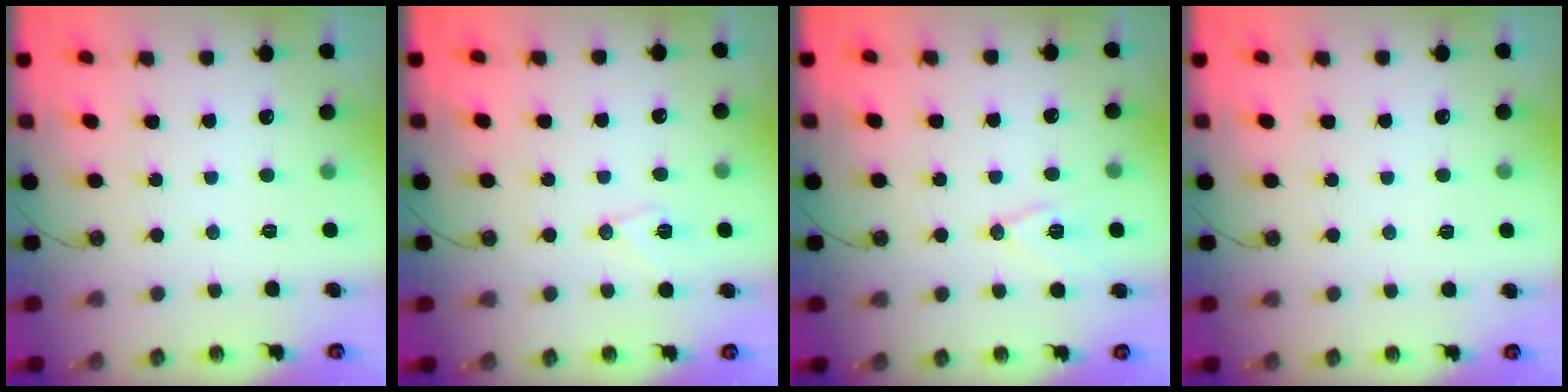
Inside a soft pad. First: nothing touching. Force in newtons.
{"total": 7.7, "press": 7.7, "slide": 1.1}
{"total": 10.7, "press": 10.1, "slide": 3.3}
{"total": 2.8, "press": 2.2, "slide": 1.6}